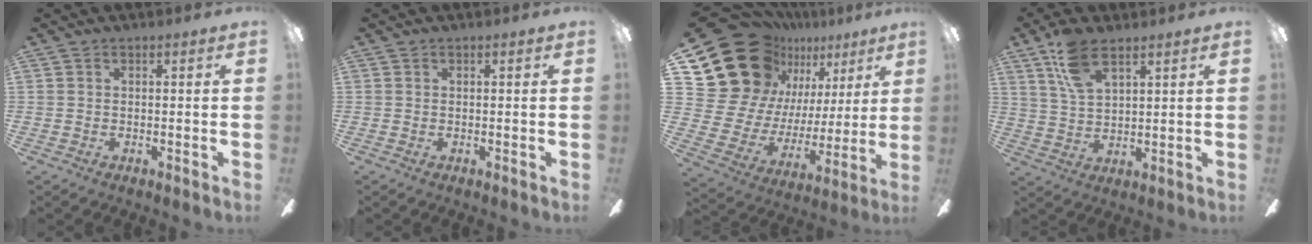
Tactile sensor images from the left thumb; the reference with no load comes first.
{"total": 0.0}
{"total": 22.0, "force": [12.0, 15.7, 9.6], "torque": [-0.172, -0.081, 0.247]}
{"total": 9.4, "force": [5.9, 3.9, 6.1], "torque": [-0.122, -0.010, 0.111]}